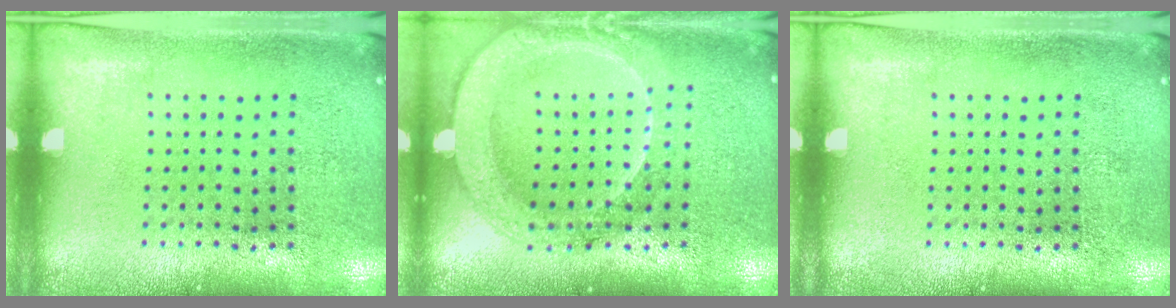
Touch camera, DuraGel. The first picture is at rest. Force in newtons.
{"total": 2.0, "press": 1.8, "slide": 0.7}
{"total": 0.0}